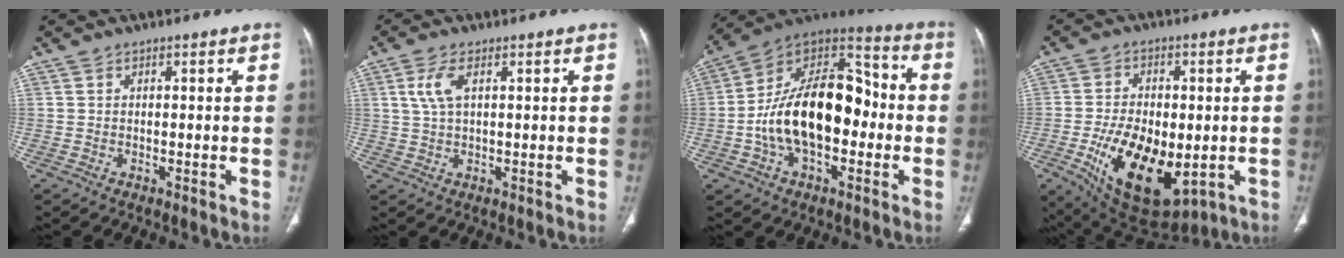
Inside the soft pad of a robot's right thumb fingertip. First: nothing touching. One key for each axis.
{"total": 4.6, "fx": 1.5, "fy": 2.0, "fz": 3.8, "tx": -0.094, "ty": 0.004, "tz": 0.032}
{"total": 22.7, "fx": -2.5, "fy": 13.1, "fz": 18.5, "tx": -0.297, "ty": 0.045, "tz": -0.045}
{"total": 18.3, "fx": -4.4, "fy": 9.9, "fz": 14.7, "tx": -0.243, "ty": -0.008, "tz": -0.046}